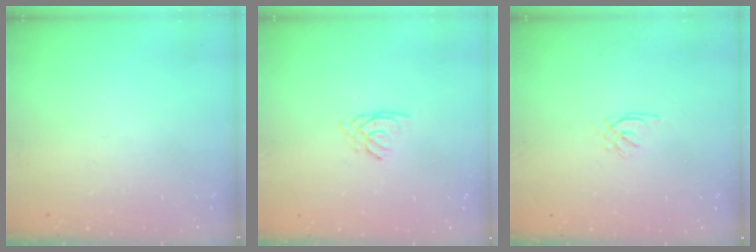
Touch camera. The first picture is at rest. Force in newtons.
{"total": 1.6, "press": 1.5, "slide": 0.4}
{"total": 0.9, "press": 0.8, "slide": 0.4}